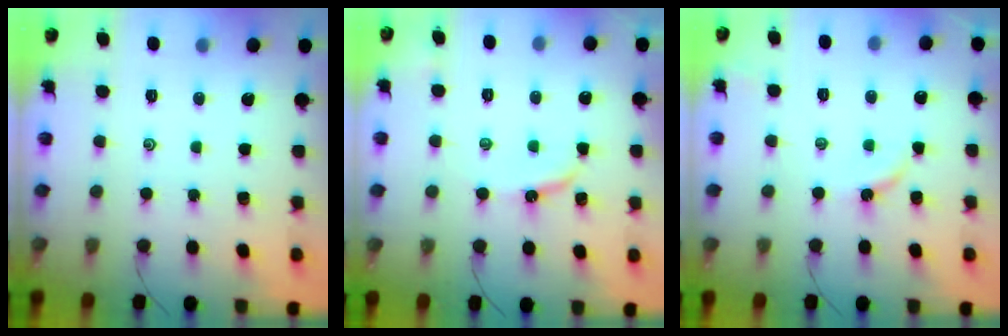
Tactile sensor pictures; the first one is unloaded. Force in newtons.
{"total": 5.9, "press": 5.8, "slide": 0.6}
{"total": 4.1, "press": 4.0, "slide": 0.4}